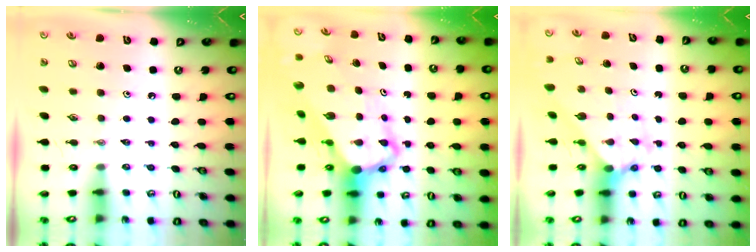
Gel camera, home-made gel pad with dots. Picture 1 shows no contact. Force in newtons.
{"total": 7.0, "press": 7.0, "slide": 0.5}
{"total": 2.4, "press": 2.4, "slide": 0.2}